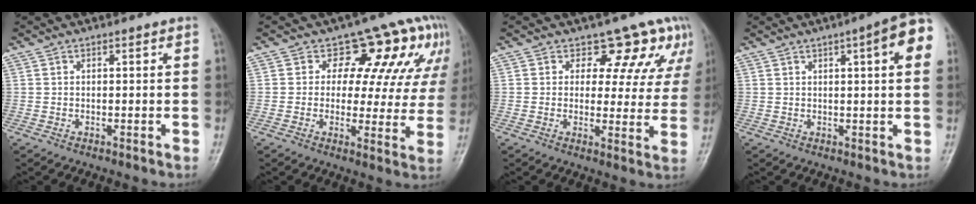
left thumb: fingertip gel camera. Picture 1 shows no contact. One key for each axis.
{"total": 11.6, "fx": 5.7, "fy": 7.5, "fz": 6.7, "tx": -0.027, "ty": -0.016, "tz": 0.055}
{"total": 9.7, "fx": 6.8, "fy": 5.9, "fz": 3.5, "tx": 0.009, "ty": -0.032, "tz": 0.064}
{"total": 9.1, "fx": 3.3, "fy": 1.7, "fz": 8.3, "tx": -0.097, "ty": 0.008, "tz": 0.034}